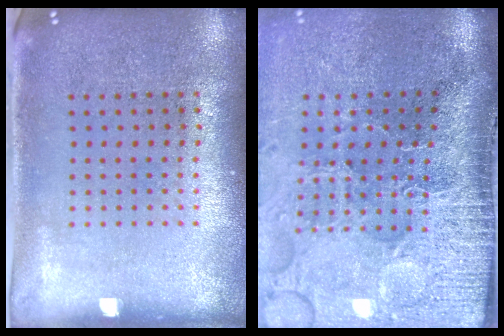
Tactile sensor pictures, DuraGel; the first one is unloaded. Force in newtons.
{"total": 5.0, "press": 4.0, "slide": 2.9}